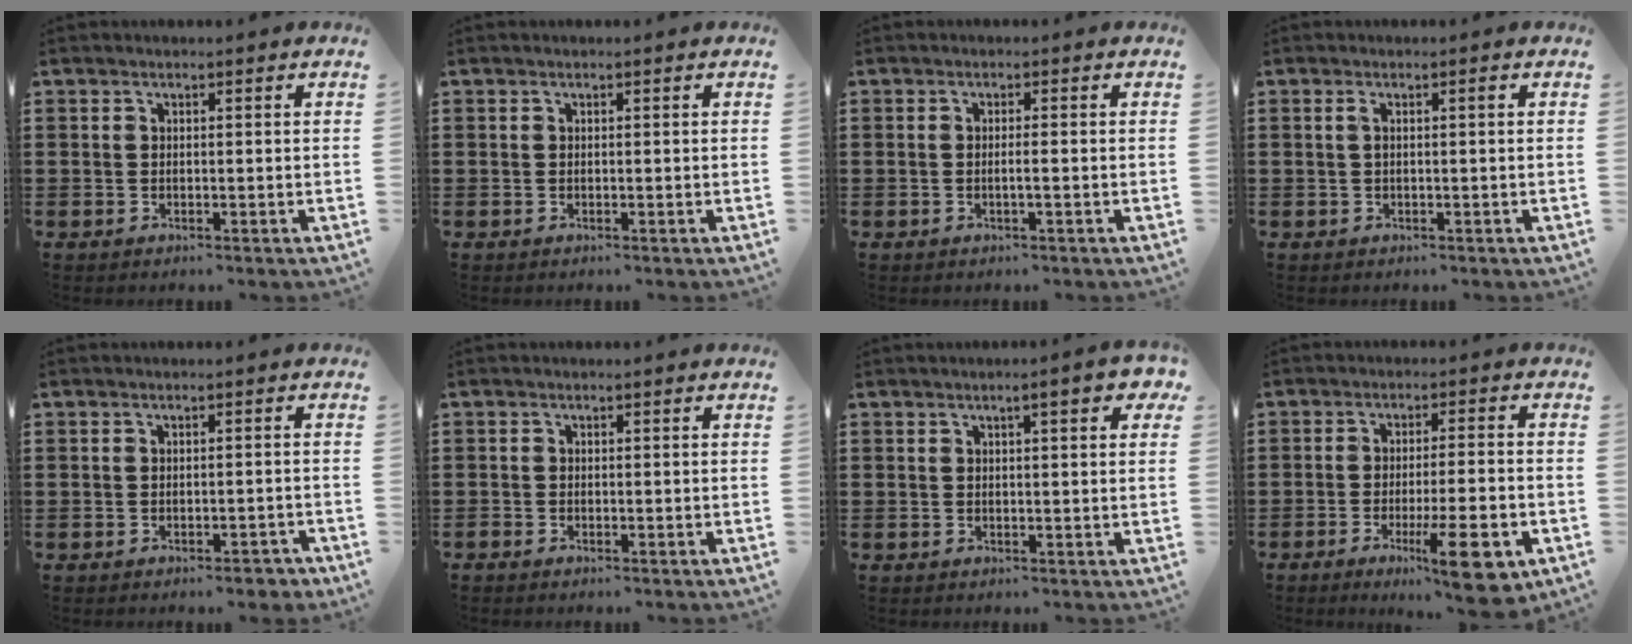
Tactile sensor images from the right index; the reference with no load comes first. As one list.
[{"total": 0.0}, {"total": 1.3, "force": [-0.5, -0.2, 1.2], "torque": [-0.021, -0.005, -0.010]}, {"total": 1.2, "force": [0.0, 0.0, 1.2], "torque": [-0.022, -0.001, -0.001]}, {"total": 1.6, "force": [-1.3, 0.4, 1.0], "torque": [-0.018, 0.000, -0.024]}, {"total": 0.6, "force": [-0.5, 0.3, 0.0], "torque": [0.000, 0.001, -0.012]}, {"total": 3.7, "force": [1.7, 0.6, 3.2], "torque": [-0.048, 0.000, 0.024]}, {"total": 10.2, "force": [-4.9, 1.6, 8.8], "torque": [-0.143, -0.003, -0.080]}]